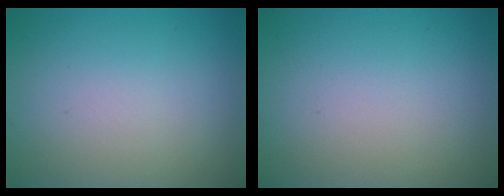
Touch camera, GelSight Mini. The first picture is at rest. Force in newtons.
{"total": 0.0}